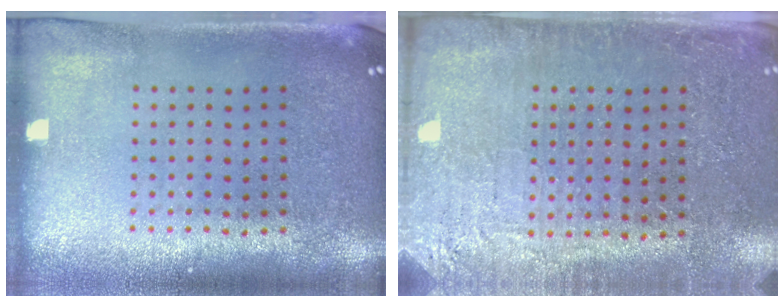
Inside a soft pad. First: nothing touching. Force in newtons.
{"total": 2.8, "press": 2.8, "slide": 0.4}